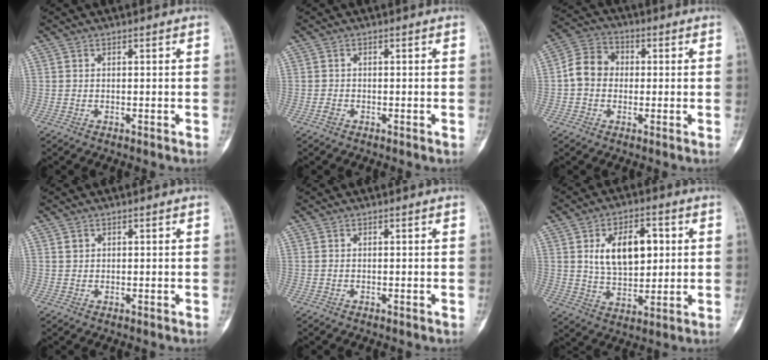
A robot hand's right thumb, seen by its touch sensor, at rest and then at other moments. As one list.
[{"total": 0.9, "force": [-0.6, 0.5, 0.5], "torque": [-0.010, 0.001, -0.014]}, {"total": 7.5, "force": [-0.3, 6.4, 3.9], "torque": [-0.056, 0.025, -0.020]}, {"total": 0.9, "force": [0.4, 0.7, 0.2], "torque": [0.005, -0.001, 0.007]}, {"total": 0.0}, {"total": 12.6, "force": [2.8, 7.4, 9.8], "torque": [-0.131, -0.006, 0.051]}]